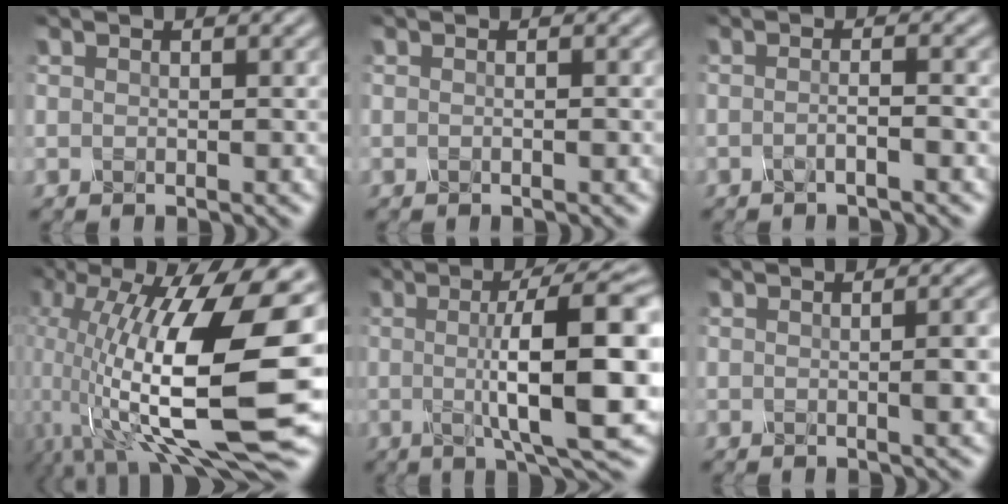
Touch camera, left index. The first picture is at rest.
{"total": 0.6, "force": [-0.2, 0.3, 0.5], "torque": [-0.003, -0.007, -0.009]}
{"total": 1.6, "force": [-0.6, 0.5, 1.4], "torque": [-0.015, -0.008, -0.020]}
{"total": 17.5, "force": [-1.2, 6.2, 16.3], "torque": [-0.315, -0.001, -0.023]}
{"total": 12.4, "force": [0.2, 2.8, 12.1], "torque": [-0.153, 0.006, 0.002]}
{"total": 3.5, "force": [-0.1, 1.2, 3.3], "torque": [-0.025, 0.011, -0.003]}